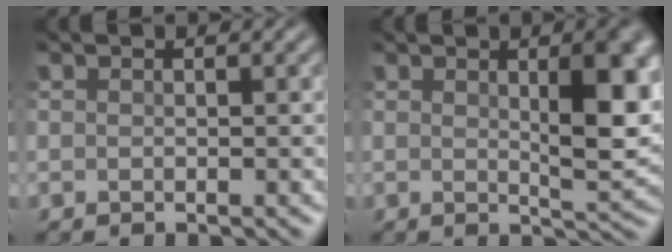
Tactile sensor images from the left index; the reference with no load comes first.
{"total": 6.7, "force": [1.6, 2.2, 6.1], "torque": [-0.087, -0.001, 0.031]}